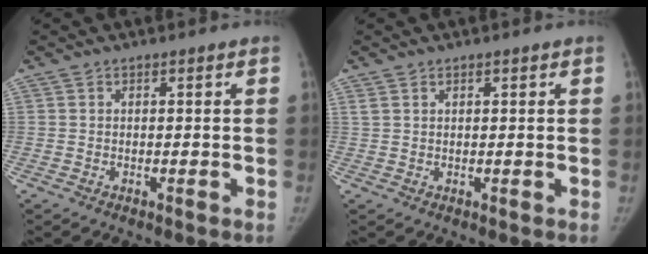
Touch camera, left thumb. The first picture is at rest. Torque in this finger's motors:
{"motor_torque": [1.16, 0.96, 1.06, -1.29, 0.50]}